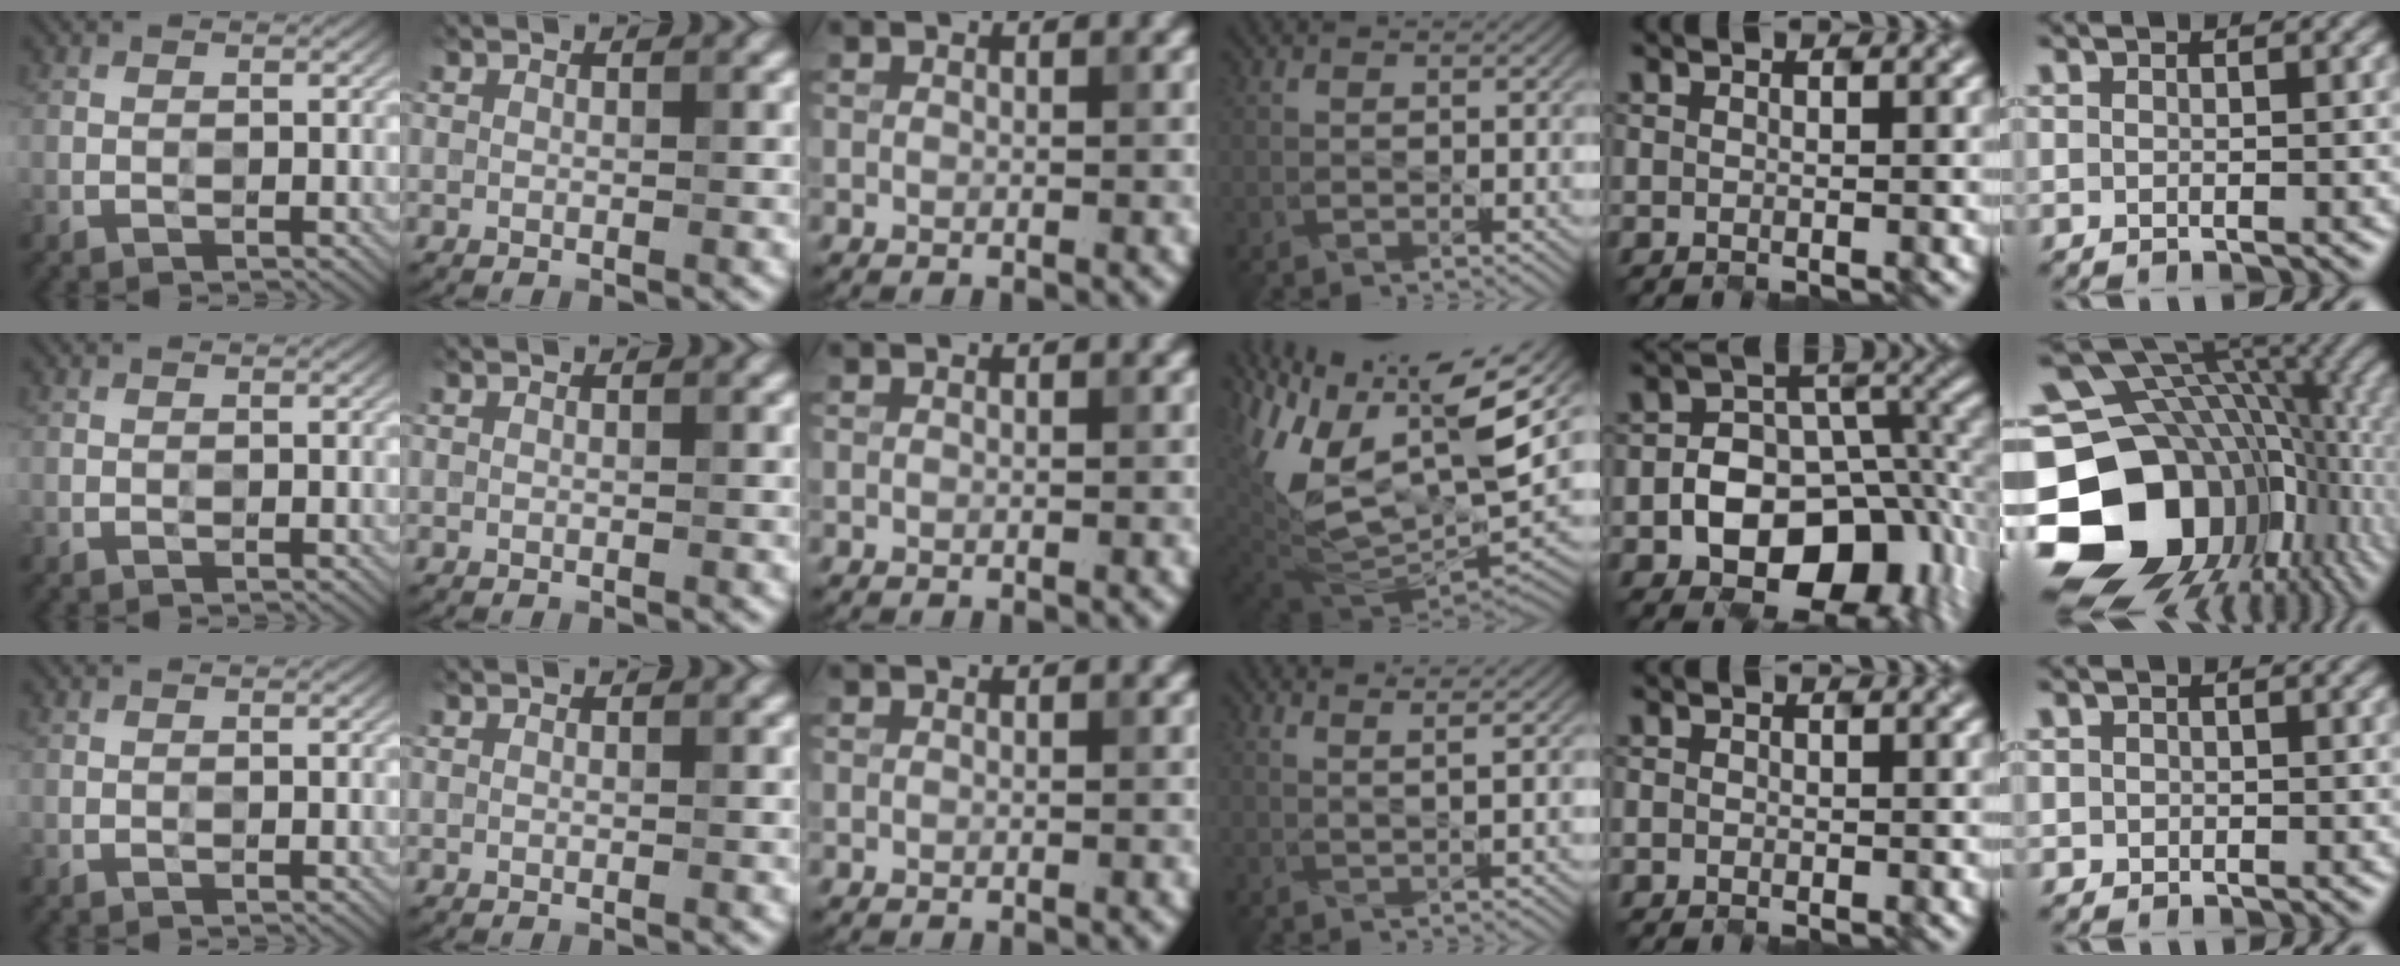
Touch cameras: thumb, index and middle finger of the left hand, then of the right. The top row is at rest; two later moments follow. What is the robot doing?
{"motion": "close", "object": "sandwich press"}